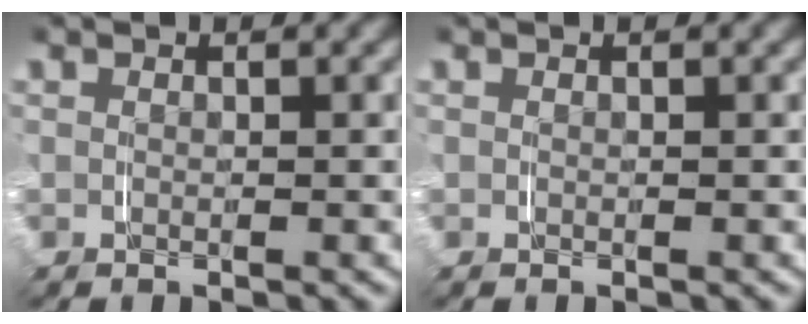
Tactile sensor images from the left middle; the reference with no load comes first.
{"total": 0.0}